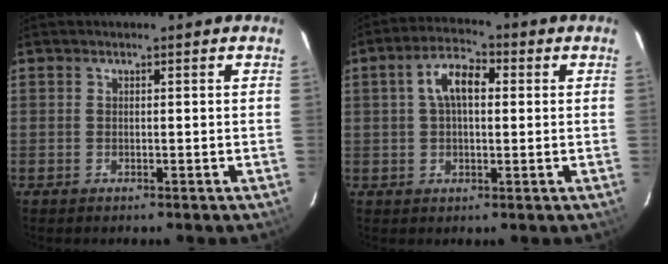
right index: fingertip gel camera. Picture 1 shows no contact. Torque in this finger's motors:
{"motor_torque": [0.31, 0.15, 0.19, 0.09]}